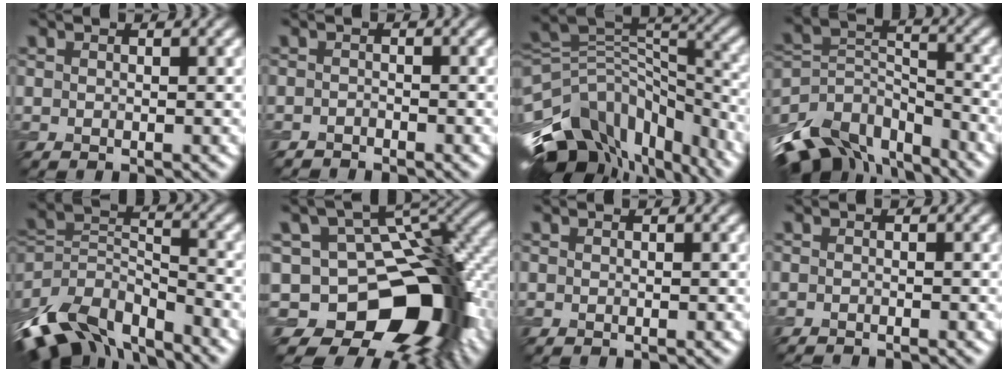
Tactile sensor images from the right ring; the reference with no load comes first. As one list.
[{"total": 1.2, "force": [-1.1, 0.3, 0.1], "torque": [0.002, -0.001, -0.022]}, {"total": 14.5, "force": [-7.6, 8.7, 8.8], "torque": [-0.188, 0.007, -0.109]}, {"total": 10.4, "force": [-7.1, 5.8, 4.8], "torque": [-0.107, -0.004, -0.132]}, {"total": 11.7, "force": [-7.4, 6.3, 6.5], "torque": [-0.147, -0.004, -0.139]}, {"total": 13.9, "force": [-5.5, 8.1, 9.8], "torque": [-0.127, 0.001, -0.091]}, {"total": 0.0}, {"total": 0.8, "force": [-0.8, 0.0, 0.1], "torque": [0.000, -0.007, -0.016]}]